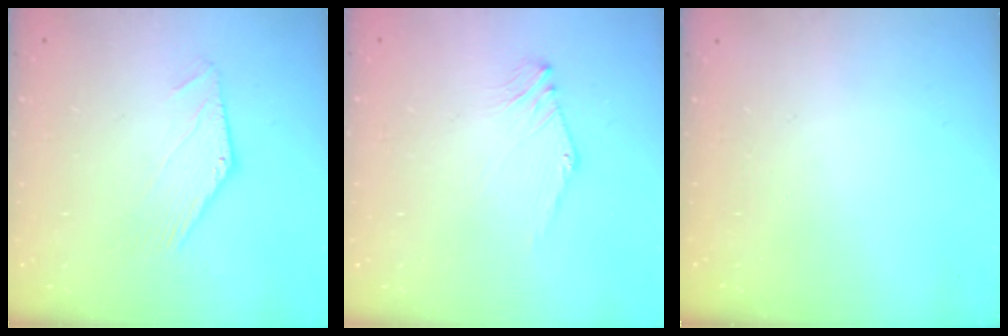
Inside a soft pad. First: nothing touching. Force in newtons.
{"total": 1.2, "press": 1.1, "slide": 0.4}
{"total": 0.0}